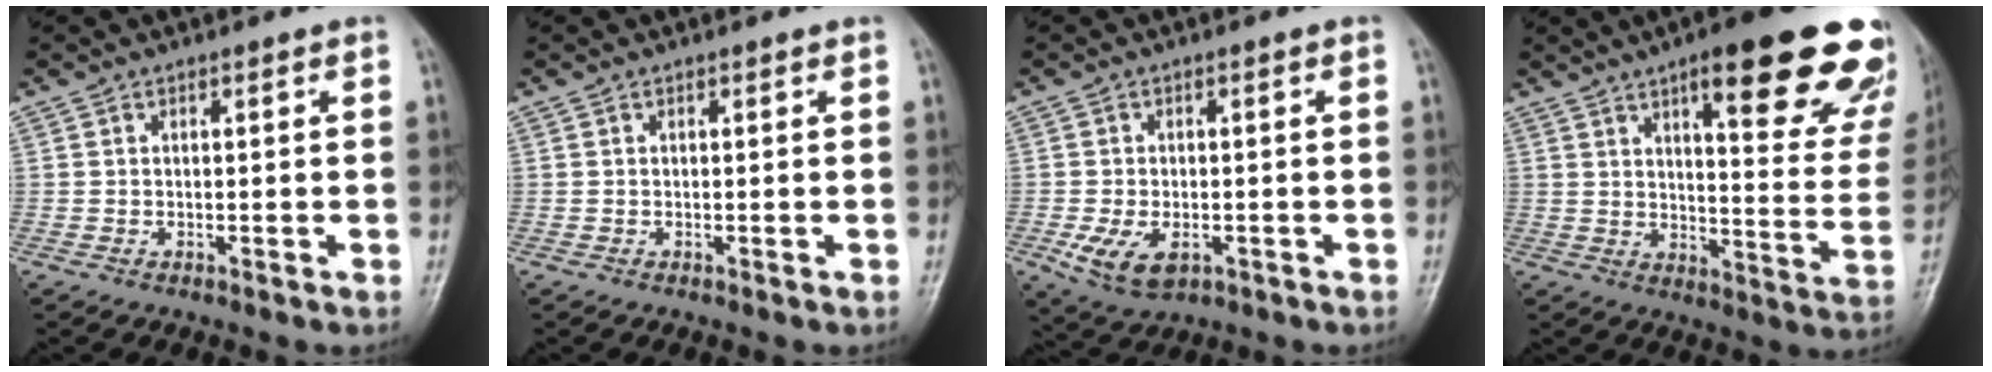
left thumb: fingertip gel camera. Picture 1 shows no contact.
{"total": 0.0}
{"total": 7.0, "force": [-2.5, 4.1, 5.1], "torque": [-0.096, -0.001, -0.035]}
{"total": 26.4, "force": [15.7, 7.1, 20.0], "torque": [-0.213, -0.054, 0.202]}